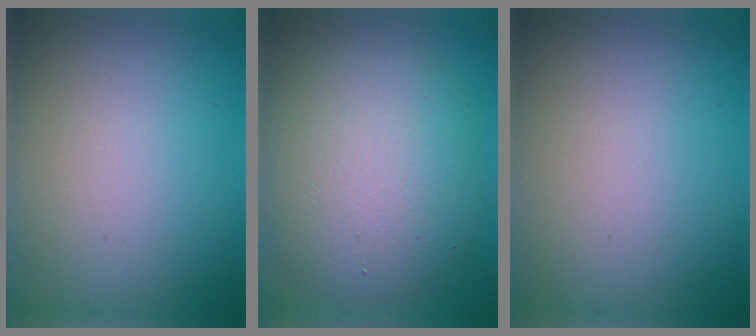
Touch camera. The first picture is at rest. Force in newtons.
{"total": 8.3, "press": 8.2, "slide": 0.5}
{"total": 0.0}